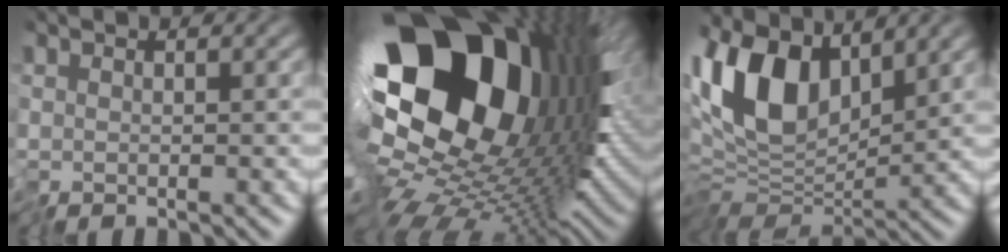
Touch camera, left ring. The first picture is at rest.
{"total": 20.8, "force": [4.0, 13.5, 15.3], "torque": [-0.266, -0.017, 0.078]}
{"total": 9.6, "force": [3.4, 5.4, 7.2], "torque": [-0.163, 0.004, 0.056]}